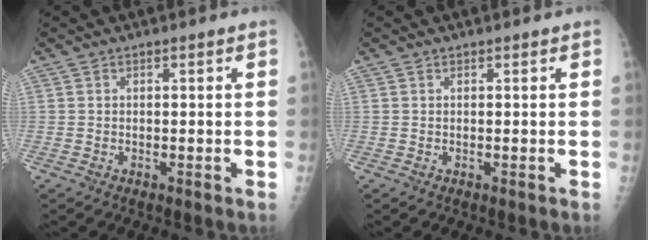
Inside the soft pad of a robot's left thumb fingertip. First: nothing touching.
{"total": 0.0}